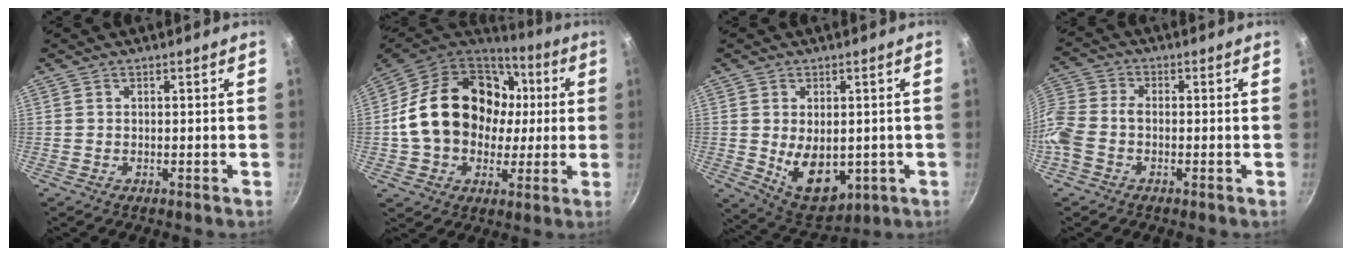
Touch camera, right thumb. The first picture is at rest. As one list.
[{"total": 25.1, "force": [2.2, 19.4, 15.8], "torque": [-0.252, 0.039, 0.042]}, {"total": 11.2, "force": [-1.0, 7.2, 8.5], "torque": [-0.105, -0.018, 0.009]}, {"total": 9.2, "force": [-3.2, 6.4, 5.7], "torque": [-0.135, 0.027, -0.087]}]